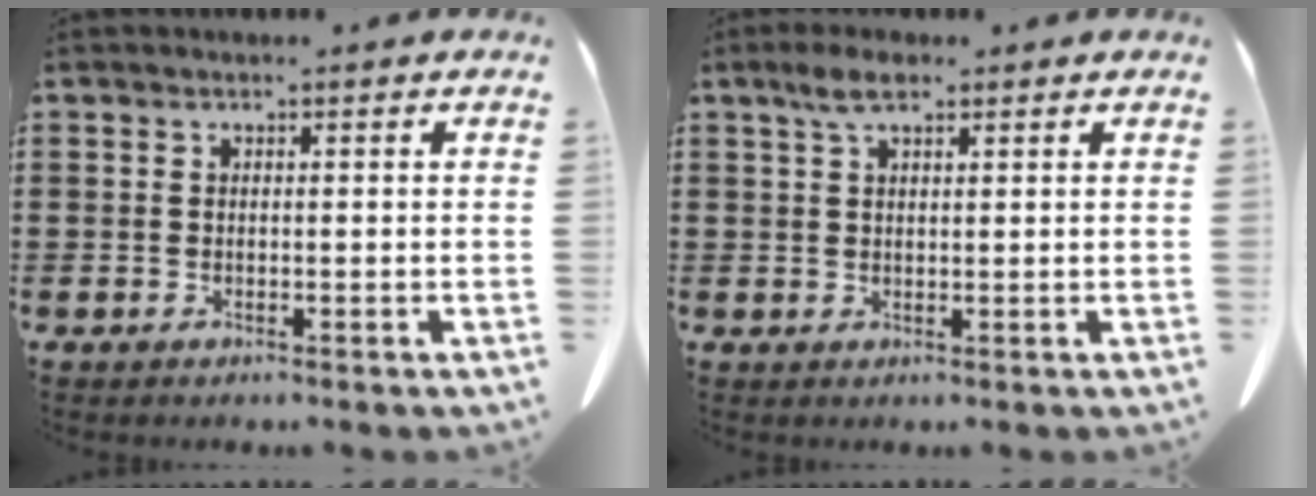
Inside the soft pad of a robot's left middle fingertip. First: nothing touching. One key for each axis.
{"total": 3.6, "fx": 2.1, "fy": 1.2, "fz": 2.7, "tx": -0.060, "ty": 0.004, "tz": 0.038}